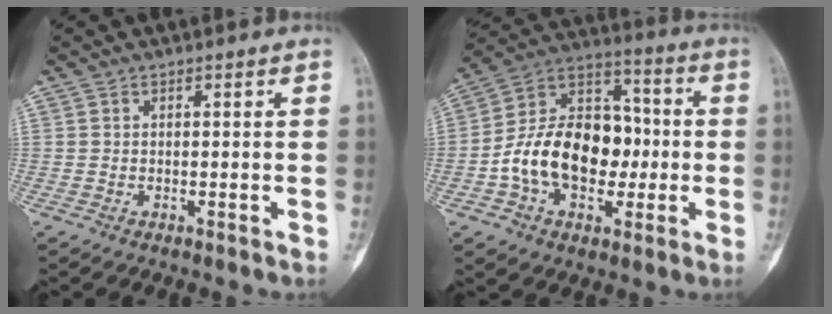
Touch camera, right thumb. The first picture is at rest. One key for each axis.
{"total": 19.5, "fx": -2.6, "fy": 13.5, "fz": 13.8, "tx": -0.204, "ty": 0.042, "tz": -0.042}